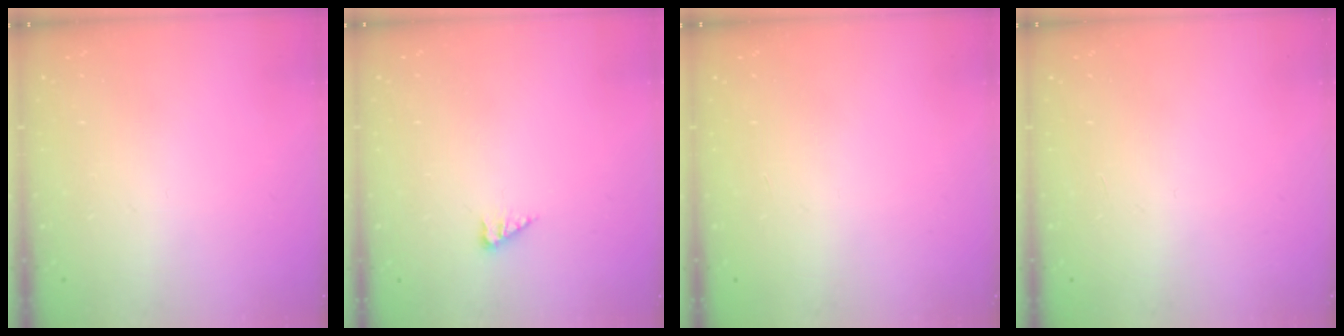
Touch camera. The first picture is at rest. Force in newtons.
{"total": 2.9, "press": 2.9, "slide": 0.5}
{"total": 0.0}
{"total": 0.0}